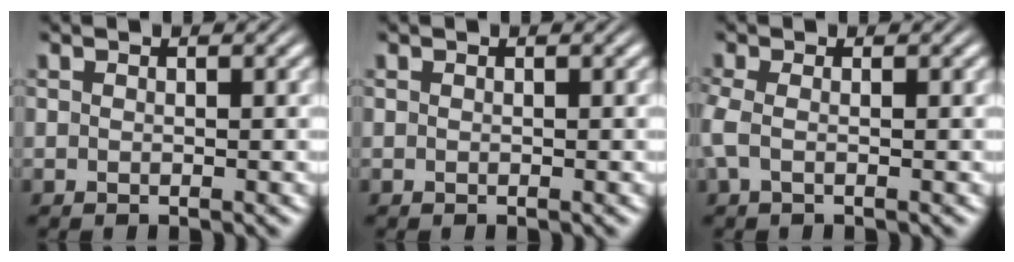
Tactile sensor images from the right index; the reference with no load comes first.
{"total": 0.0}
{"total": 2.0, "force": [-0.4, 1.1, 1.6], "torque": [-0.053, -0.011, -0.003]}